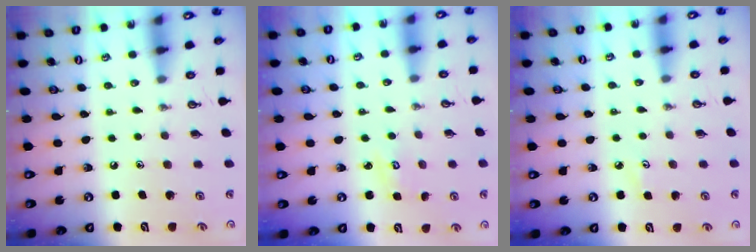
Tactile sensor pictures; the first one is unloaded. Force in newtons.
{"total": 2.6, "press": 2.6, "slide": 0.3}
{"total": 2.8, "press": 2.8, "slide": 0.4}